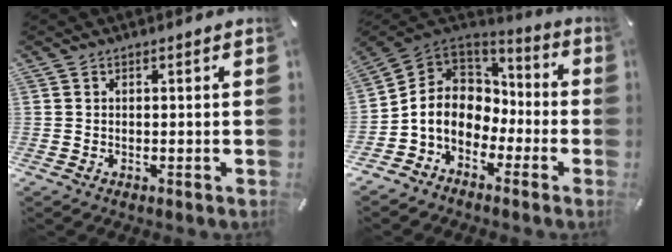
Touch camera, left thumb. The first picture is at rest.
{"total": 10.0, "force": [-2.5, 8.8, 4.1], "torque": [-0.117, 0.006, -0.045]}